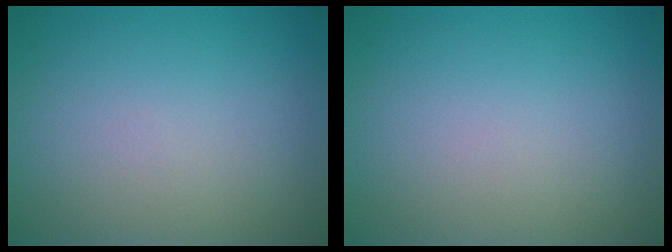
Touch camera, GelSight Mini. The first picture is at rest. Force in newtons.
{"total": 0.0}